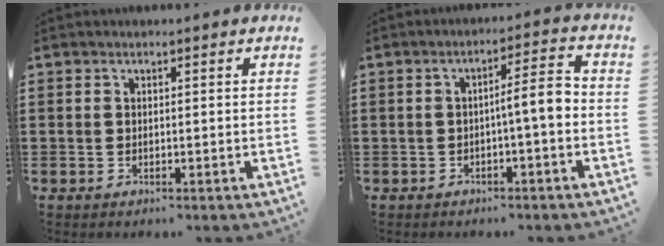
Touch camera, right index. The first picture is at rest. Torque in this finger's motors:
{"motor_torque": [1.03, -0.50, 0.36, 0.12]}